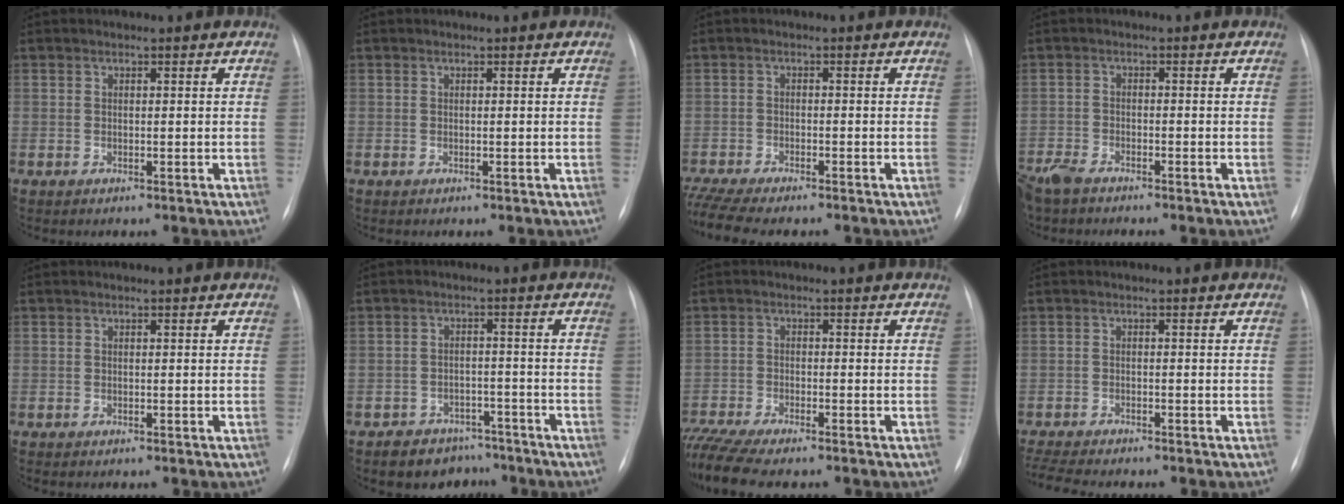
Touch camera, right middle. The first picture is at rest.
{"total": 0.0}
{"total": 8.9, "force": [-7.8, 1.1, 4.3], "torque": [-0.074, -0.008, -0.123]}
{"total": 4.7, "force": [-4.1, 1.1, 1.9], "torque": [-0.040, -0.013, -0.082]}
{"total": 0.5, "force": [-0.4, 0.1, 0.3], "torque": [-0.008, -0.002, -0.005]}
{"total": 6.6, "force": [-5.3, 3.9, 0.4], "torque": [0.007, 0.016, -0.076]}
{"total": 10.0, "force": [-8.7, 1.0, 4.8], "torque": [-0.084, -0.014, -0.141]}
{"total": 8.8, "force": [-7.8, 1.2, 3.9], "torque": [-0.066, -0.010, -0.119]}